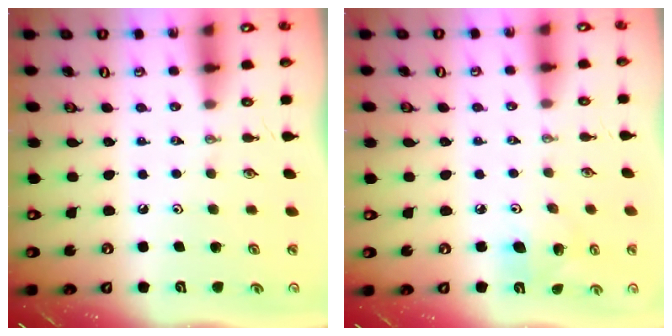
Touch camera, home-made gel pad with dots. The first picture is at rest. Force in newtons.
{"total": 7.8, "press": 7.7, "slide": 1.3}